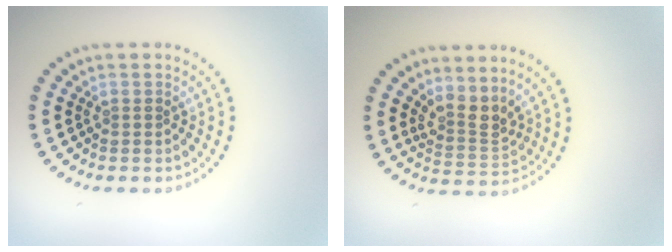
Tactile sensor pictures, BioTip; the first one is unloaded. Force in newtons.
{"total": 2.8, "press": 2.0, "slide": 1.9}